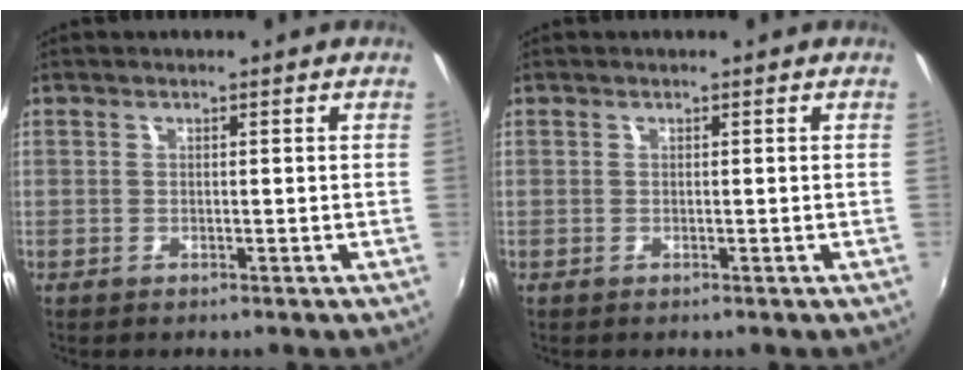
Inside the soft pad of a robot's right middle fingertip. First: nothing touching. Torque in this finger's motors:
{"motor_torque": [0.00, 0.00, 0.00, 0.00]}